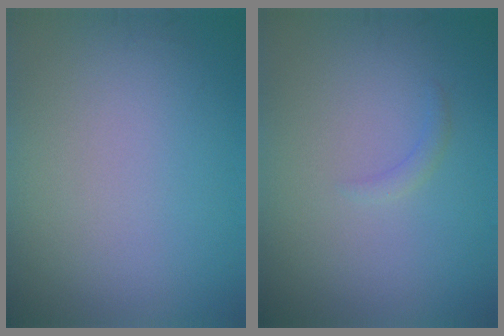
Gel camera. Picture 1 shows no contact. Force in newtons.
{"total": 0.8, "press": 0.8, "slide": 0.1}